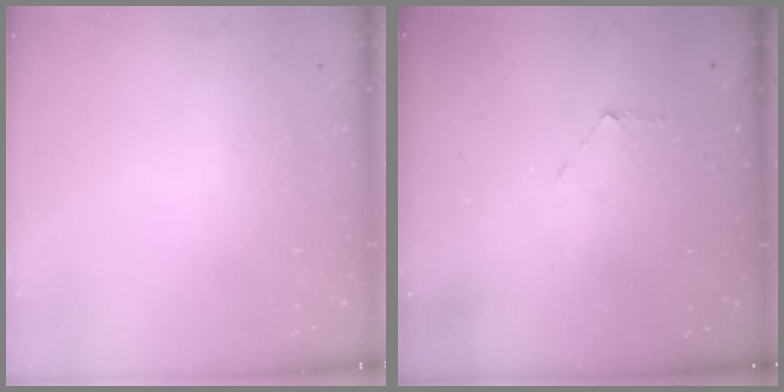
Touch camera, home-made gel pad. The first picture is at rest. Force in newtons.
{"total": 4.0, "press": 4.0, "slide": 0.4}